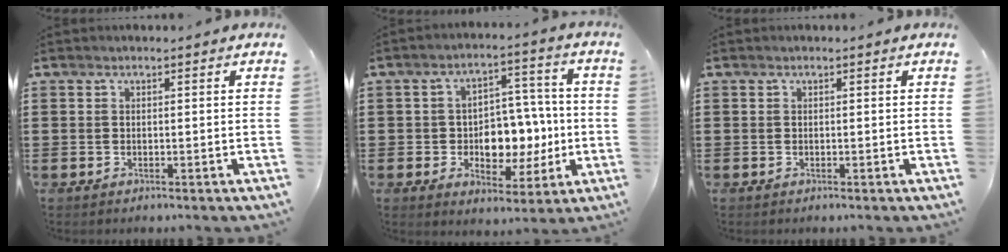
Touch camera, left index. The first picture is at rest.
{"total": 7.9, "force": [-0.7, 6.0, 5.1], "torque": [-0.083, 0.010, -0.011]}
{"total": 0.0}